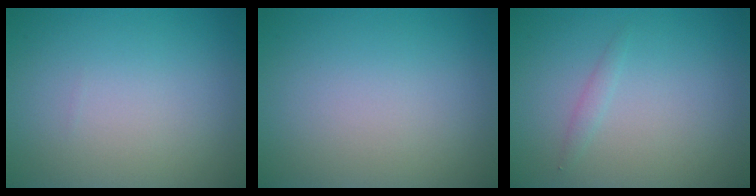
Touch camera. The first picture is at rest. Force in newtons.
{"total": 0.0}
{"total": 0.8, "press": 0.8, "slide": 0.0}